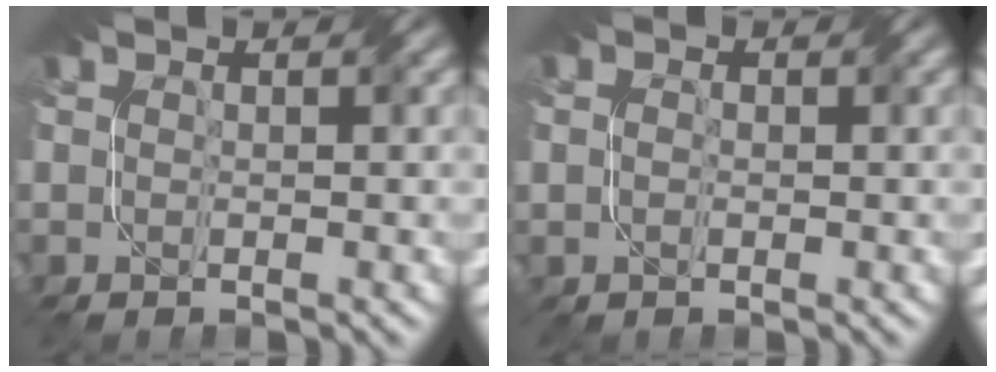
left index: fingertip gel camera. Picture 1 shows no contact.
{"total": 1.1, "force": [0.5, 1.0, -0.1], "torque": [0.005, 0.011, 0.010]}